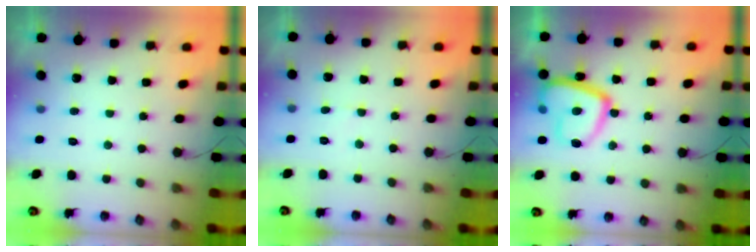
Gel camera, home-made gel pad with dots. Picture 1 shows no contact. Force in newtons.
{"total": 2.6, "press": 2.6, "slide": 0.2}
{"total": 16.8, "press": 16.7, "slide": 1.8}